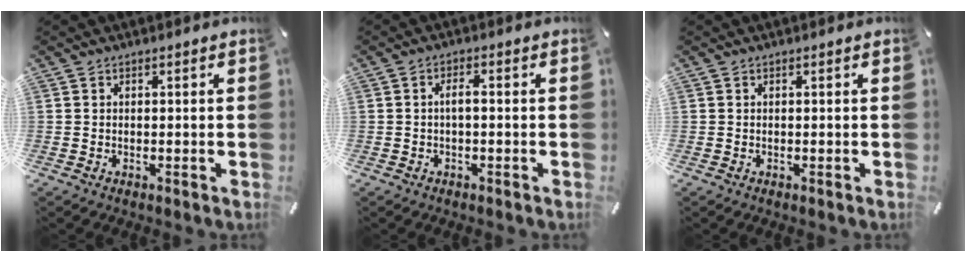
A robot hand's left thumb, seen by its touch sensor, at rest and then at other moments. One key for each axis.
{"total": 2.6, "fx": -0.3, "fy": 0.8, "fz": 2.4, "tx": -0.044, "ty": 0.007, "tz": -0.008}
{"total": 0.0}